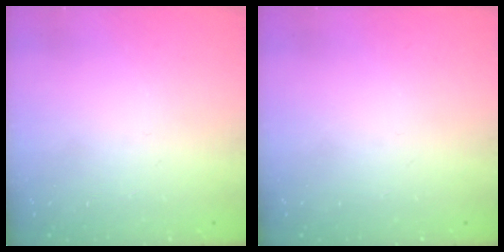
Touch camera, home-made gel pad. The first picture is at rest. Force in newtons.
{"total": 0.0}